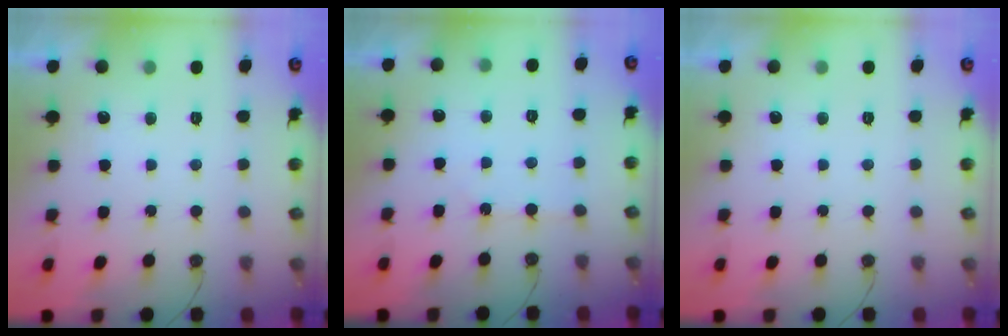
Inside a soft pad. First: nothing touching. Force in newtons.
{"total": 1.5, "press": 1.5, "slide": 0.3}
{"total": 0.0}